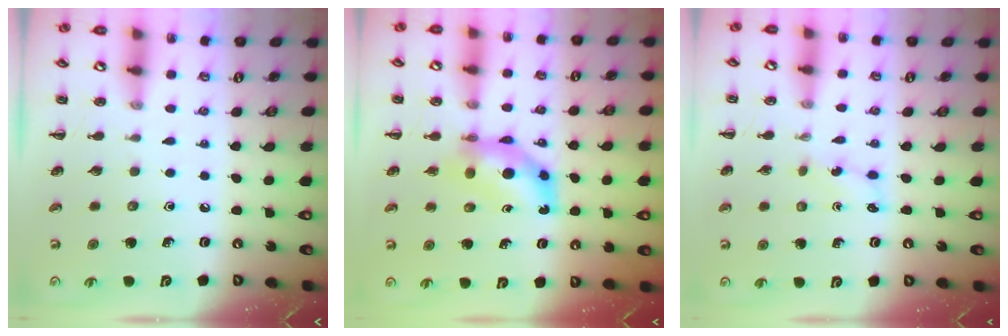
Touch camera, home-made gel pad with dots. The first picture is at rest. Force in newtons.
{"total": 7.0, "press": 7.0, "slide": 0.8}
{"total": 3.3, "press": 3.2, "slide": 1.1}